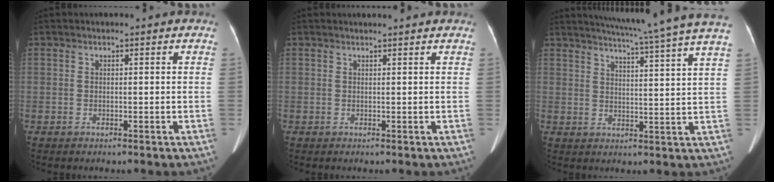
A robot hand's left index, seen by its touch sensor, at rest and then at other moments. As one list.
[{"total": 2.0, "force": [1.9, 0.3, 0.4], "torque": [-0.010, 0.019, 0.024]}, {"total": 17.7, "force": [15.3, -2.0, 8.7], "torque": [-0.142, -0.031, 0.185]}]